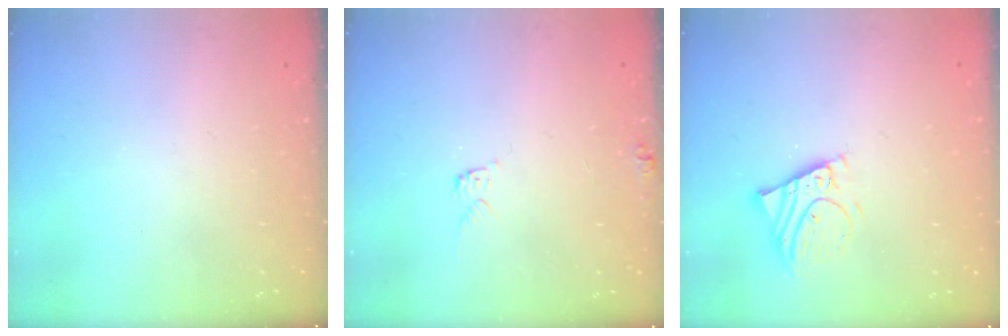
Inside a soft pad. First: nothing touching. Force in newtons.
{"total": 4.3, "press": 4.2, "slide": 0.4}
{"total": 7.1, "press": 7.0, "slide": 0.7}